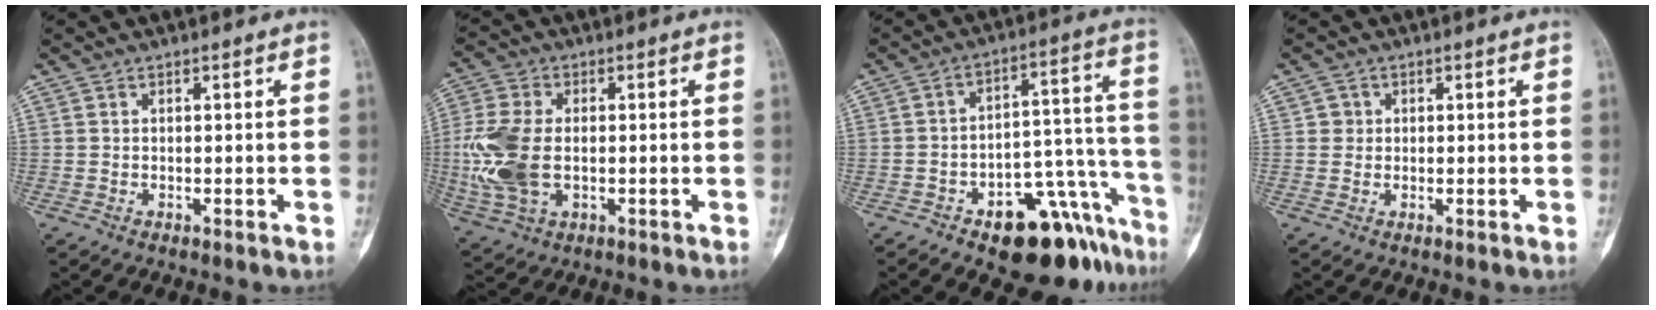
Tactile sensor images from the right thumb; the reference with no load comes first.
{"total": 12.7, "force": [-1.0, 7.8, 10.0], "torque": [-0.228, 0.001, -0.013]}
{"total": 17.3, "force": [-11.0, 7.9, 10.7], "torque": [-0.071, 0.117, -0.156]}
{"total": 1.9, "force": [0.3, 1.8, 0.2], "torque": [0.012, 0.004, 0.002]}